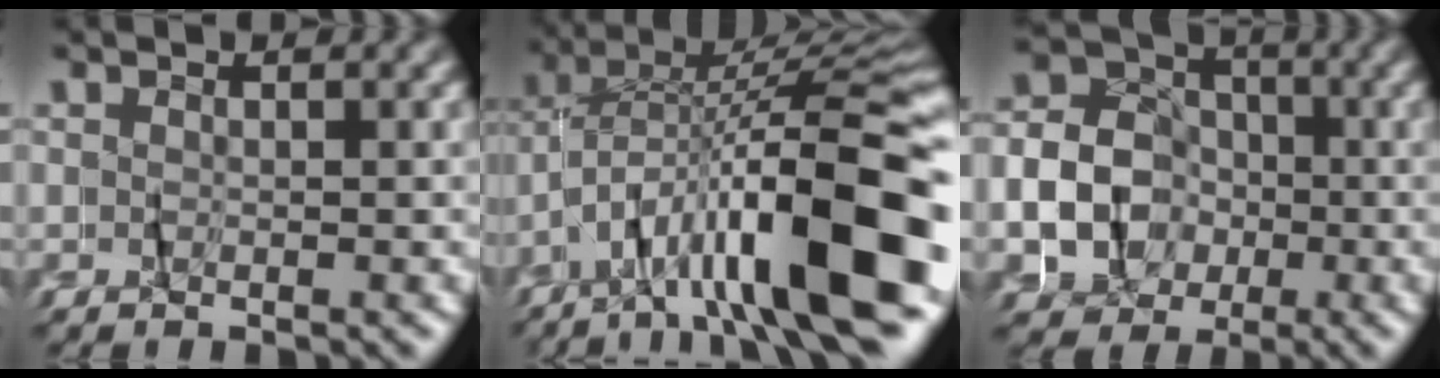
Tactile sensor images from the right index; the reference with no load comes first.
{"total": 13.3, "force": [-5.7, 5.4, 10.7], "torque": [-0.156, -0.020, -0.078]}
{"total": 13.2, "force": [-2.9, 12.4, 3.5], "torque": [-0.114, -0.046, -0.059]}